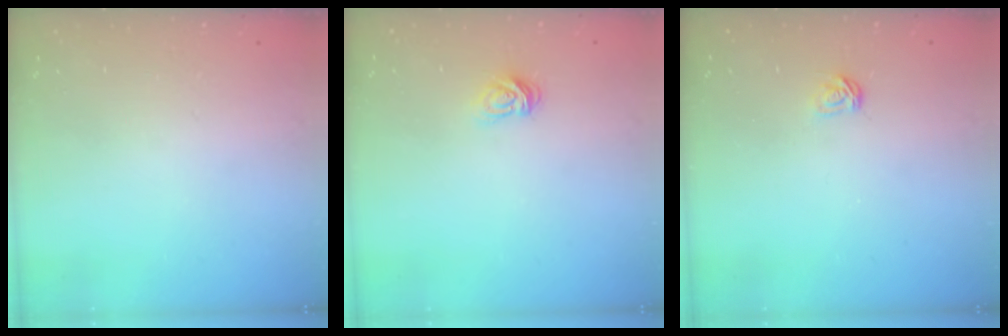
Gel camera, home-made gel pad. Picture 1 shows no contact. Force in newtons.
{"total": 5.5, "press": 5.5, "slide": 0.6}
{"total": 3.7, "press": 3.7, "slide": 0.4}